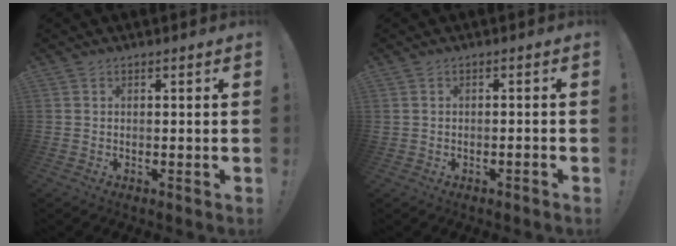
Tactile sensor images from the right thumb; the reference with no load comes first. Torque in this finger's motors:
{"motor_torque": [-0.12, -0.03, 0.04, 0.12, 0.08]}